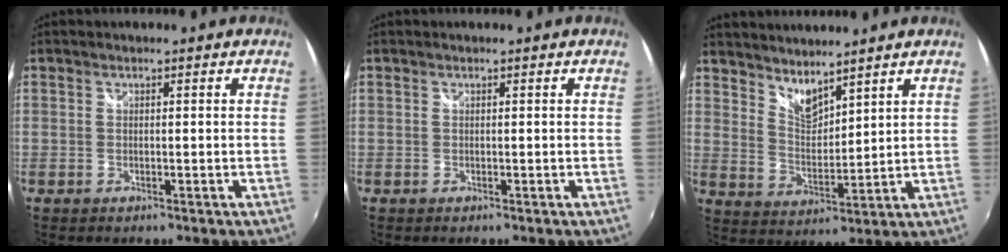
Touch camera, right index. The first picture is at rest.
{"total": 0.0}
{"total": 6.5, "force": [5.7, 1.6, 2.5], "torque": [-0.037, -0.007, 0.106]}